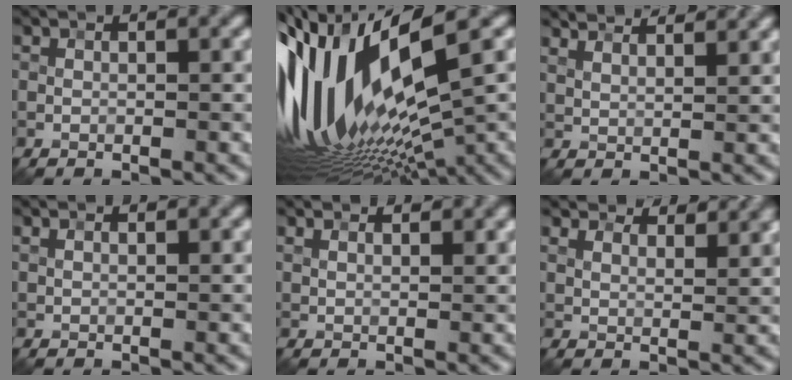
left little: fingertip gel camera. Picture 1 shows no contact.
{"total": 17.1, "force": [0.9, 6.5, 15.8], "torque": [-0.327, -0.004, 0.025]}
{"total": 6.7, "force": [5.8, 1.7, 2.7], "torque": [-0.055, 0.014, 0.089]}
{"total": 2.0, "force": [1.7, 0.7, 1.0], "torque": [-0.016, 0.002, 0.014]}
{"total": 5.5, "force": [4.4, 2.0, 2.7], "torque": [-0.040, 0.026, 0.055]}
{"total": 9.8, "force": [8.4, 3.0, 4.0], "torque": [-0.082, 0.005, 0.125]}